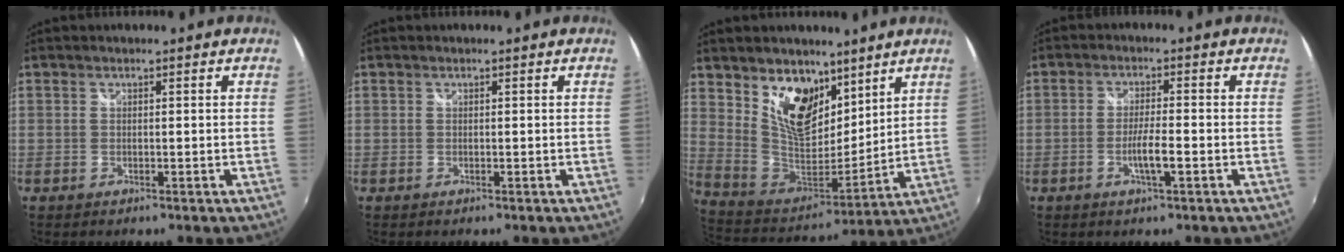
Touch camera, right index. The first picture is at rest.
{"total": 0.0}
{"total": 15.4, "force": [9.3, 8.7, 8.6], "torque": [-0.168, -0.005, 0.180]}
{"total": 4.4, "force": [-1.6, 0.2, 4.0], "torque": [-0.076, -0.004, -0.030]}